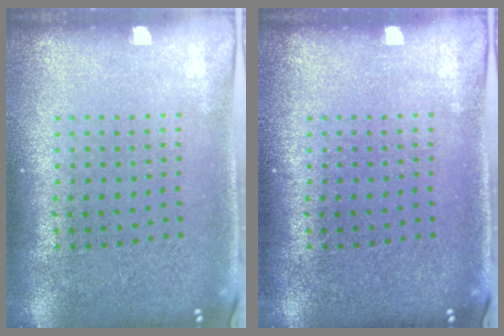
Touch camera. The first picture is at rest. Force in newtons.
{"total": 0.0}